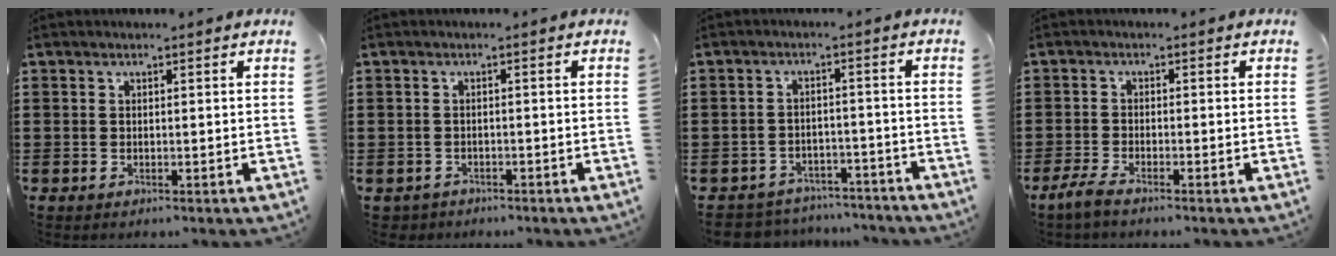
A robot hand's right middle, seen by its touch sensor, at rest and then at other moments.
{"total": 1.1, "force": [-1.0, 0.4, -0.1], "torque": [-0.003, 0.002, -0.025]}
{"total": 4.0, "force": [-3.9, 0.7, -0.2], "torque": [-0.005, 0.003, -0.085]}
{"total": 2.4, "force": [-1.9, 0.2, 1.5], "torque": [-0.041, -0.003, -0.040]}